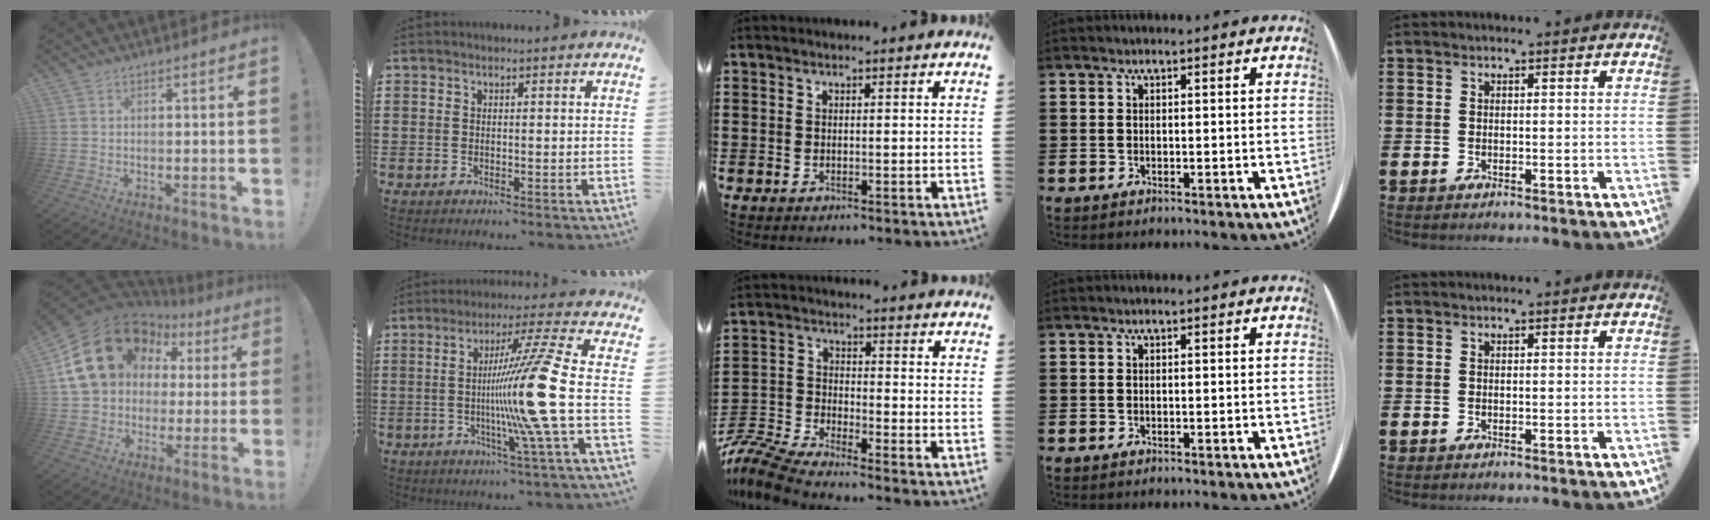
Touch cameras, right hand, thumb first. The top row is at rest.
{"thumb": {"total": 21.9, "force": [7.9, 16.4, 12.2], "torque": [-0.199, -0.033, 0.169]}, "index": {"total": 15.6, "force": [-1.5, -1.6, 15.5], "torque": [-0.284, -0.026, -0.047]}, "middle": {"total": 7.9, "force": [-7.5, 0.7, 2.3], "torque": [-0.067, -0.001, -0.156]}}